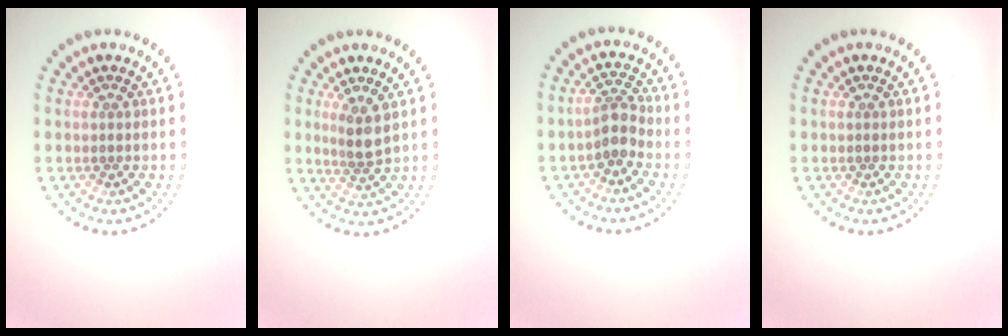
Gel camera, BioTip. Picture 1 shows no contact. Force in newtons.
{"total": 2.3, "press": 1.9, "slide": 1.4}
{"total": 2.4, "press": 1.9, "slide": 1.5}
{"total": 0.0}